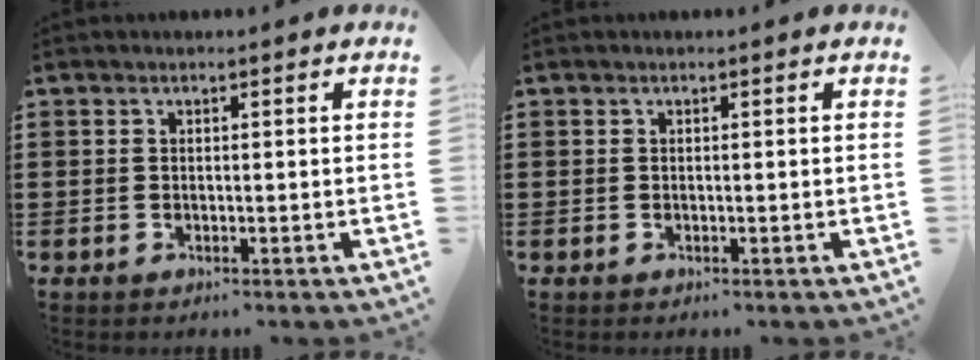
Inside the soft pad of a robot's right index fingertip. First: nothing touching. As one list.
[{"total": 0.0}]